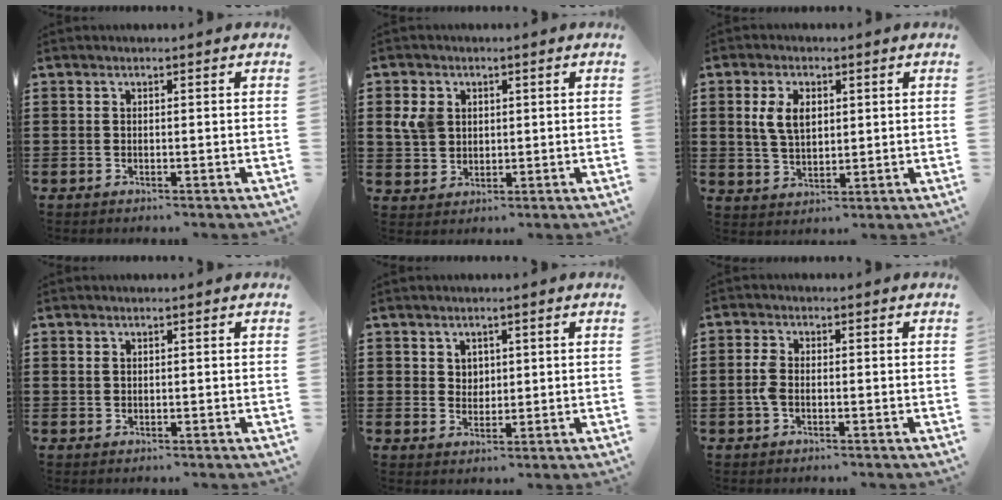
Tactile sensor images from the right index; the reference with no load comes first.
{"total": 4.8, "force": [1.1, 4.1, 2.4], "torque": [-0.077, 0.009, 0.016]}
{"total": 5.4, "force": [1.4, 3.3, 4.0], "torque": [-0.096, 0.010, 0.021]}
{"total": 0.7, "force": [0.3, 0.6, 0.3], "torque": [-0.007, 0.003, 0.007]}
{"total": 2.4, "force": [1.3, 1.9, 0.4], "torque": [-0.015, 0.010, 0.023]}
{"total": 2.7, "force": [-0.6, 1.5, 2.2], "torque": [-0.066, -0.006, -0.018]}